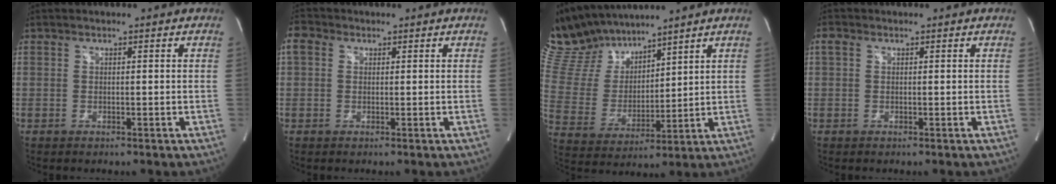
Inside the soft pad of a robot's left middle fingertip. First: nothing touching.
{"total": 2.6, "force": [0.9, 2.1, 1.2], "torque": [-0.035, 0.019, 0.017]}
{"total": 13.0, "force": [11.8, 3.9, 3.6], "torque": [-0.094, 0.018, 0.245]}
{"total": 1.1, "force": [0.4, 0.8, 0.6], "torque": [-0.019, 0.013, 0.008]}